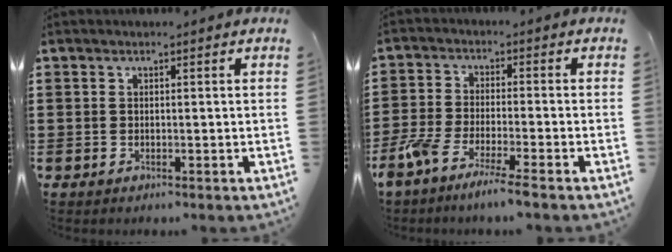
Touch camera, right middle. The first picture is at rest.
{"total": 5.4, "force": [-4.5, -0.1, 3.0], "torque": [-0.077, -0.019, -0.089]}